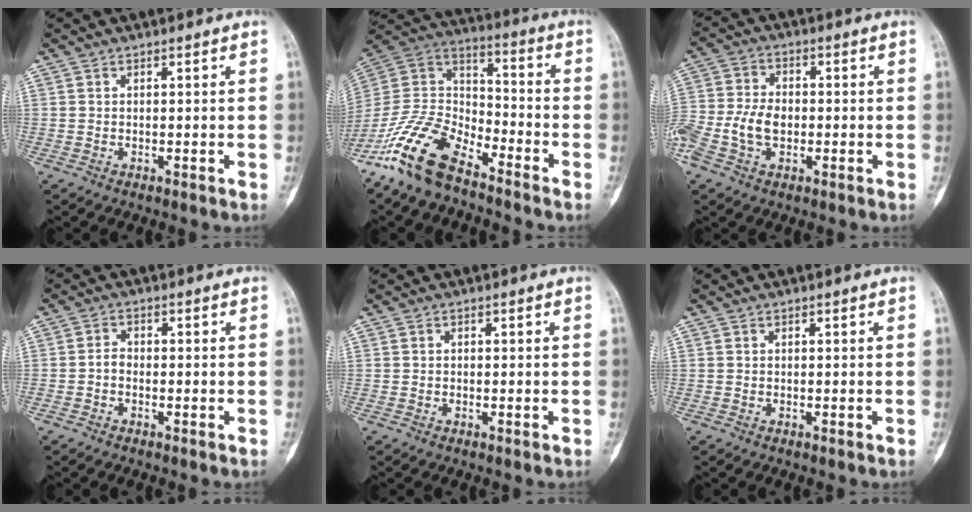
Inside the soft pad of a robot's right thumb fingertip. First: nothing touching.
{"total": 15.9, "force": [-11.4, 6.8, 8.6], "torque": [-0.159, 0.073, -0.226]}
{"total": 9.4, "force": [-2.2, 6.2, 6.6], "torque": [-0.145, 0.019, -0.046]}
{"total": 1.9, "force": [-0.7, 1.3, 1.2], "torque": [-0.015, 0.007, -0.018]}
{"total": 0.0}
{"total": 0.0}